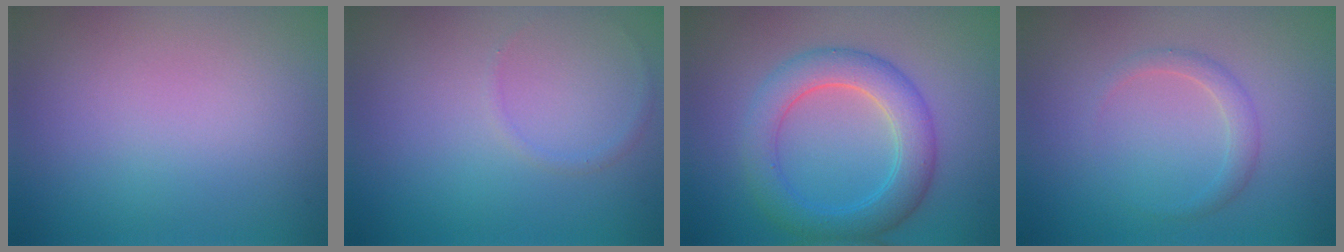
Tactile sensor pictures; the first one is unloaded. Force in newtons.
{"total": 0.6, "press": 0.6, "slide": 0.0}
{"total": 5.1, "press": 5.1, "slide": 0.1}
{"total": 1.5, "press": 1.5, "slide": 0.1}